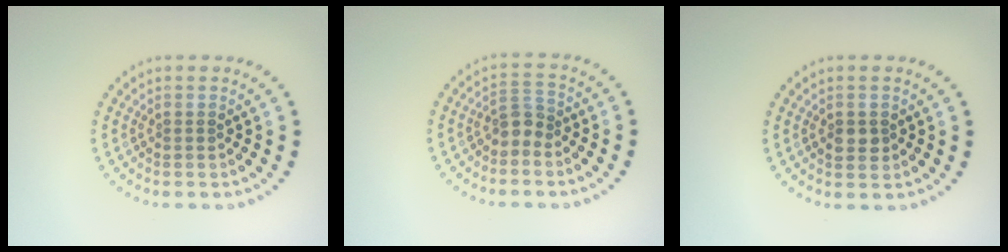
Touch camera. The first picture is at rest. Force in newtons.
{"total": 1.9, "press": 1.5, "slide": 1.1}
{"total": 1.7, "press": 1.7, "slide": 0.2}